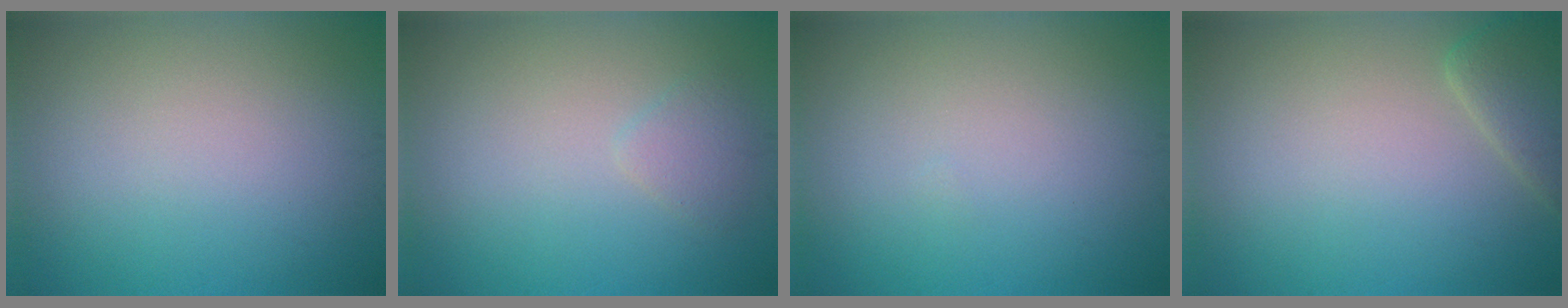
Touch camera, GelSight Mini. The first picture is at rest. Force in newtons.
{"total": 1.2, "press": 1.2, "slide": 0.1}
{"total": 0.0}
{"total": 2.6, "press": 2.5, "slide": 0.3}